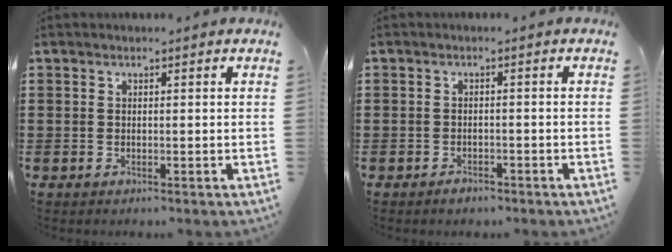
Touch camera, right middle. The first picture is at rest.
{"total": 1.3, "force": [-1.1, 0.4, 0.4], "torque": [-0.011, -0.003, -0.022]}